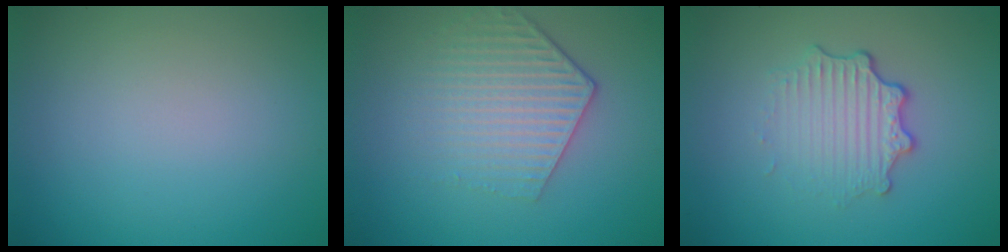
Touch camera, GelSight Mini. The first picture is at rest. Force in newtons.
{"total": 3.9, "press": 3.1, "slide": 2.4}
{"total": 3.2, "press": 2.5, "slide": 2.1}